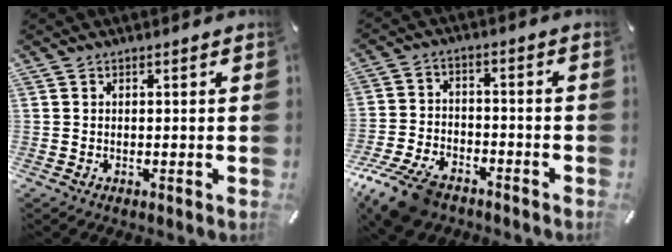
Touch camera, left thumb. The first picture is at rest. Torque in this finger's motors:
{"motor_torque": [-0.65, 1.43, 0.26, 0.19, 0.31]}